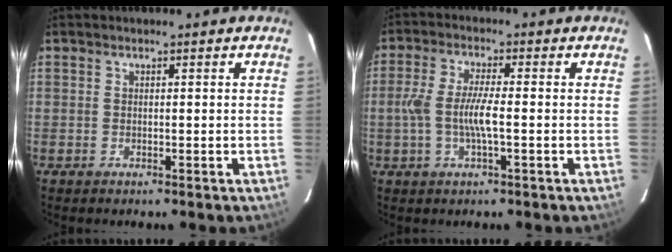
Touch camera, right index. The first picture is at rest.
{"total": 6.9, "force": [-1.2, 1.1, 6.7], "torque": [-0.134, 0.000, -0.025]}